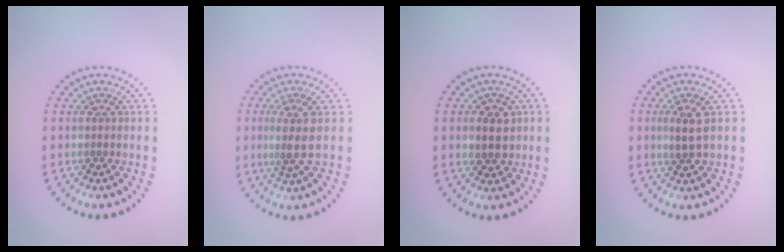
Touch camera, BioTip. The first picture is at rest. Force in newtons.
{"total": 2.6, "press": 2.0, "slide": 1.7}
{"total": 2.5, "press": 2.5, "slide": 0.5}
{"total": 2.1, "press": 2.0, "slide": 0.5}